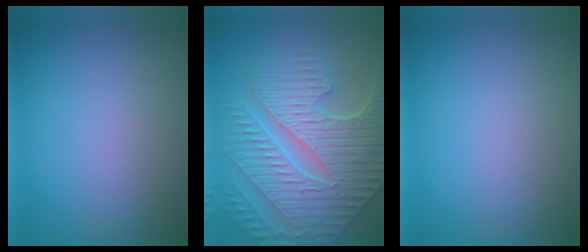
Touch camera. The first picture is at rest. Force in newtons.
{"total": 8.2, "press": 6.9, "slide": 4.5}
{"total": 0.0}